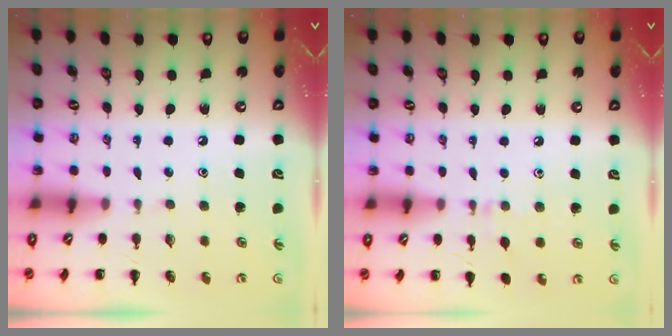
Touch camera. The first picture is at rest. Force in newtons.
{"total": 5.7, "press": 5.4, "slide": 2.0}